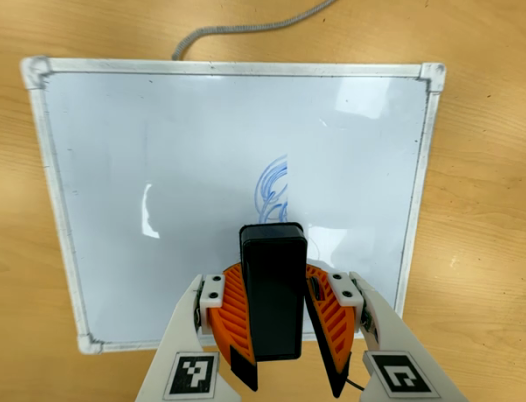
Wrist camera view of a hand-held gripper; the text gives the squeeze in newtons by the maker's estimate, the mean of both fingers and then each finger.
{"total": 8.9, "left": 9.6, "right": 8.2}